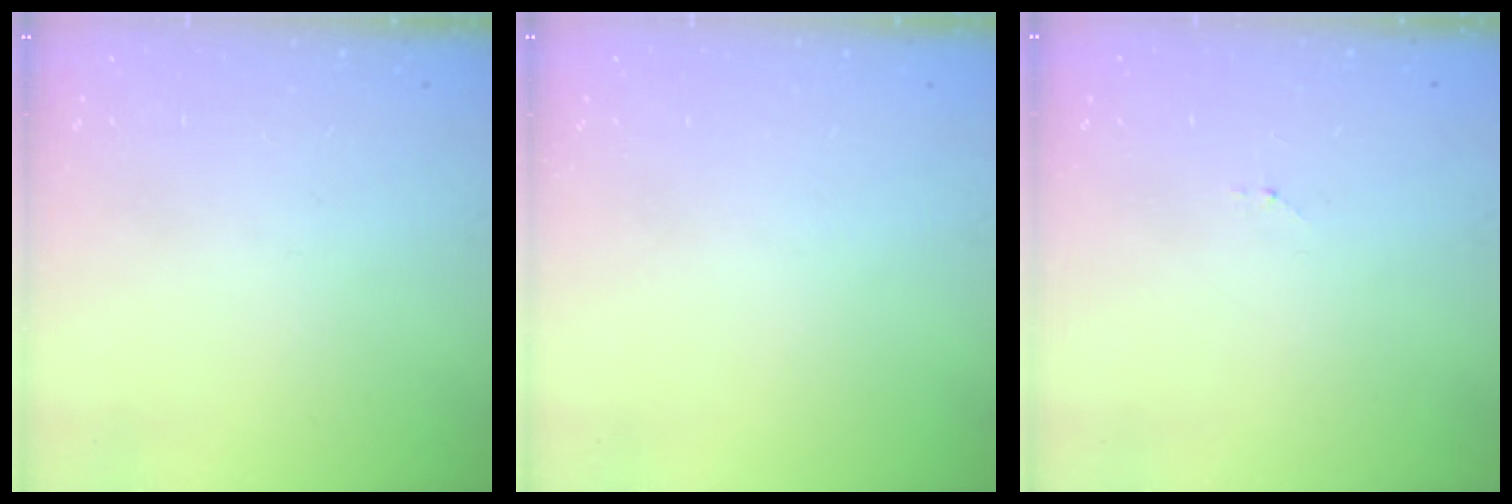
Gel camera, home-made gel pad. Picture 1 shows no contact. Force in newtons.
{"total": 0.0}
{"total": 3.3, "press": 3.3, "slide": 0.3}